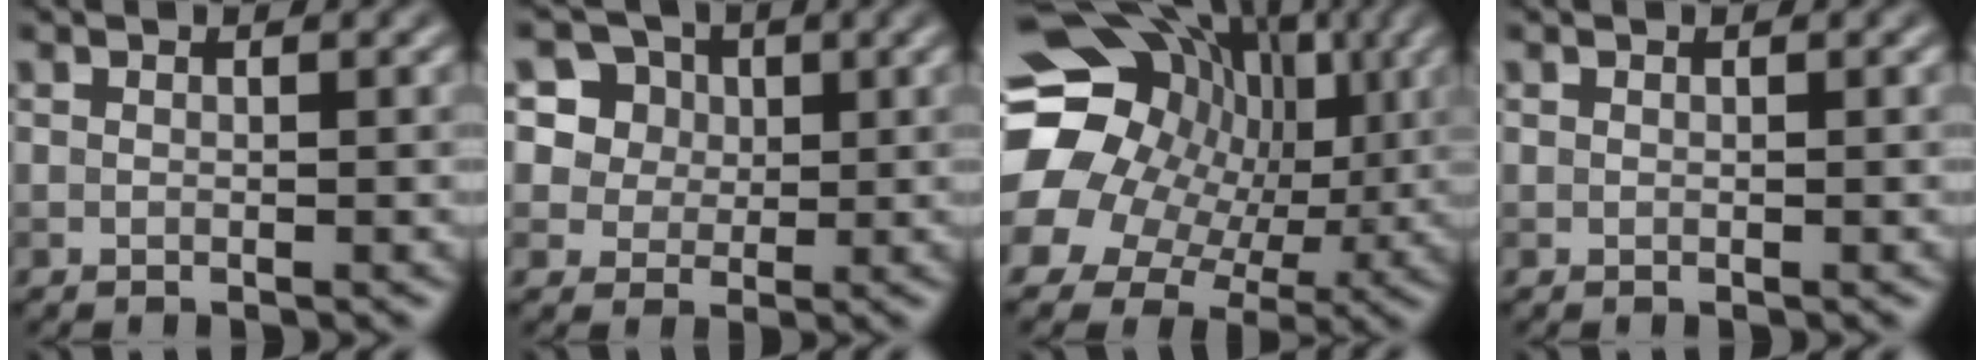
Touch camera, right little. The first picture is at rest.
{"total": 8.7, "force": [4.0, 7.1, 3.1], "torque": [-0.082, 0.019, 0.063]}
{"total": 18.7, "force": [3.0, 16.2, 8.8], "torque": [-0.190, 0.036, 0.032]}
{"total": 0.0}